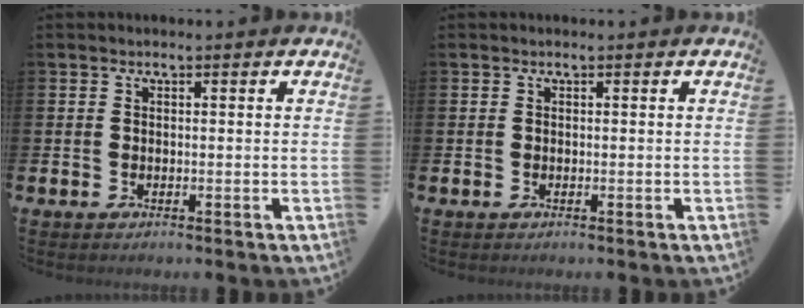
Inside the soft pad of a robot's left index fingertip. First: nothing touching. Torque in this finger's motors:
{"motor_torque": [0.00, 0.00, 0.00, 0.01]}